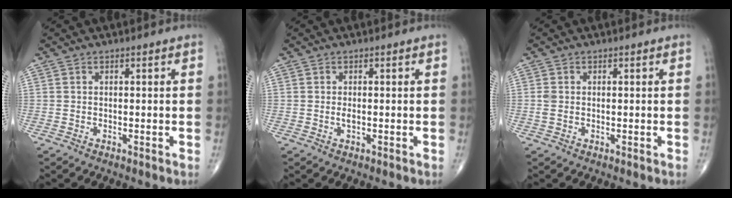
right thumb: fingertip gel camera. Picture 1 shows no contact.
{"total": 0.8, "force": [-0.1, 0.3, 0.8], "torque": [-0.016, -0.002, -0.002]}
{"total": 1.4, "force": [0.1, 1.0, 1.0], "torque": [-0.031, 0.006, 0.002]}